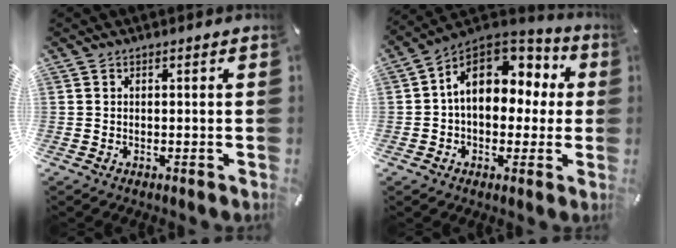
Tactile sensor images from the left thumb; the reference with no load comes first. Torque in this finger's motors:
{"motor_torque": [2.32, 2.69, 1.09, -0.74, 0.40]}